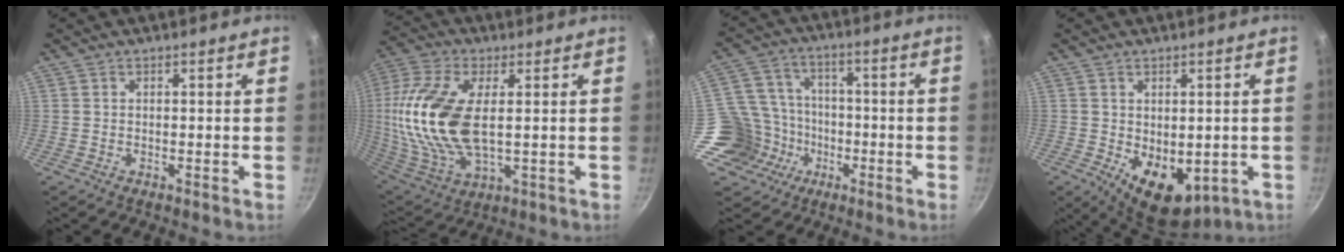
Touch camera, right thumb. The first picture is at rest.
{"total": 21.2, "force": [2.4, 10.7, 18.1], "torque": [-0.385, -0.001, 0.045]}
{"total": 14.3, "force": [-5.7, 12.4, 4.5], "torque": [-0.068, 0.052, -0.098]}
{"total": 10.2, "force": [-1.8, 6.6, 7.5], "torque": [-0.087, -0.018, -0.005]}